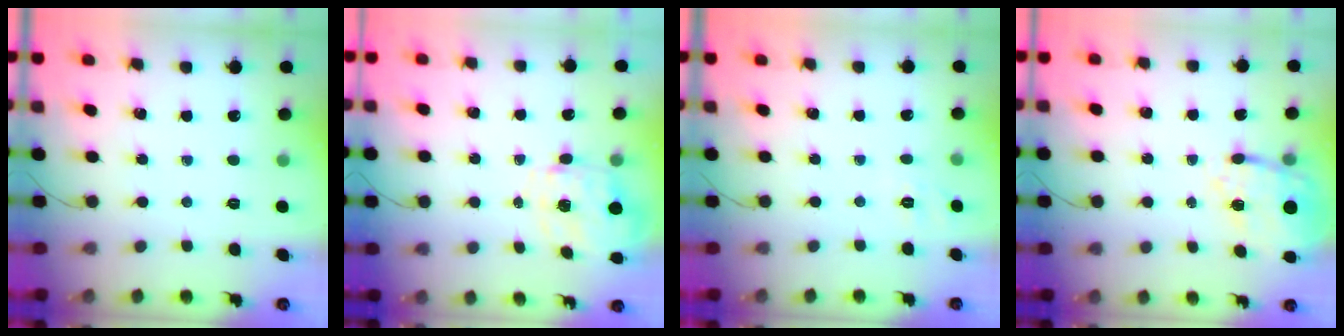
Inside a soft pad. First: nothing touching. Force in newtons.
{"total": 2.8, "press": 2.6, "slide": 1.0}
{"total": 2.9, "press": 2.4, "slide": 1.7}
{"total": 15.8, "press": 15.5, "slide": 3.2}